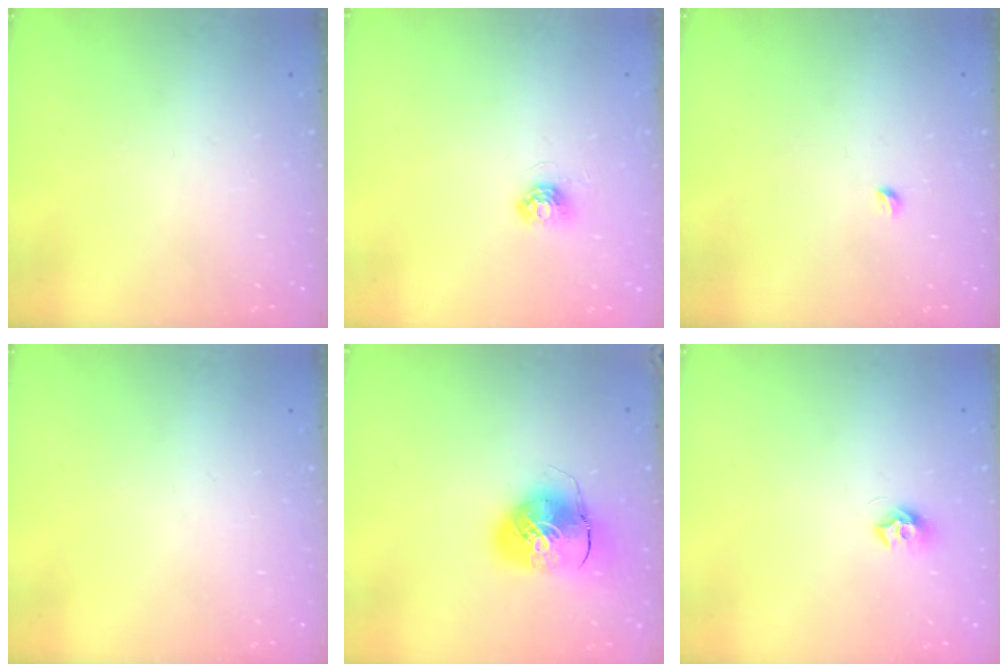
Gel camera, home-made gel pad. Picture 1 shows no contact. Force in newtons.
{"total": 5.1, "press": 5.1, "slide": 0.5}
{"total": 2.7, "press": 2.6, "slide": 0.6}
{"total": 0.0}
{"total": 10.5, "press": 10.4, "slide": 1.8}
{"total": 7.6, "press": 7.6, "slide": 0.6}